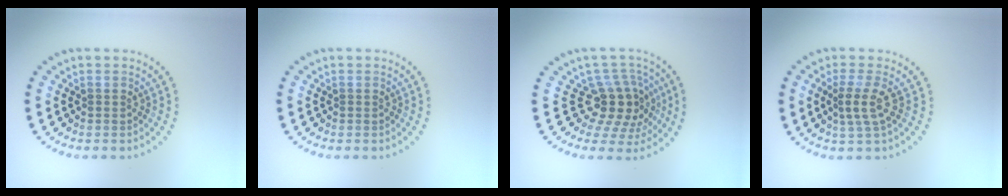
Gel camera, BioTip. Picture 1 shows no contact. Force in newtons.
{"total": 0.0}
{"total": 4.2, "press": 3.5, "slide": 2.4}
{"total": 2.1, "press": 1.6, "slide": 1.4}